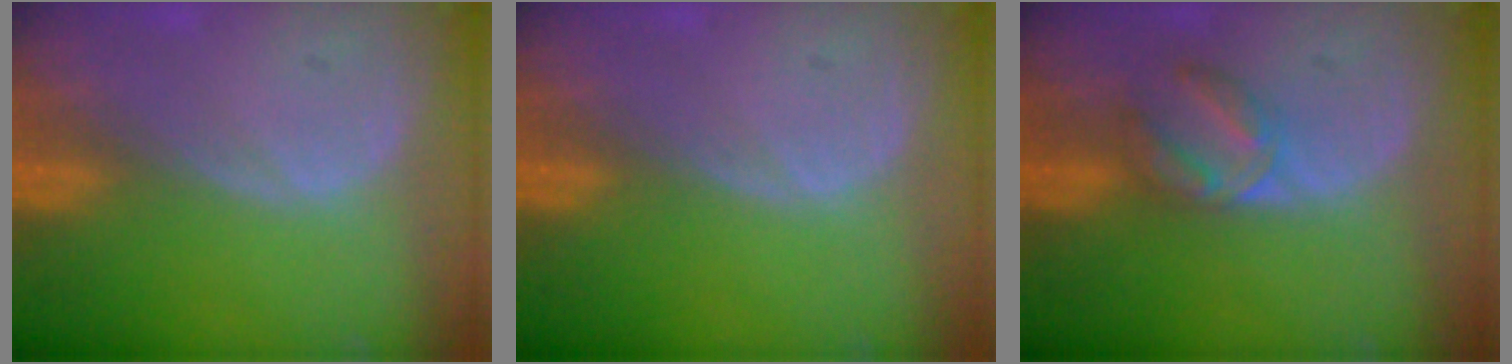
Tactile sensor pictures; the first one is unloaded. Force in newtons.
{"total": 0.0}
{"total": 4.3, "press": 4.3, "slide": 0.4}